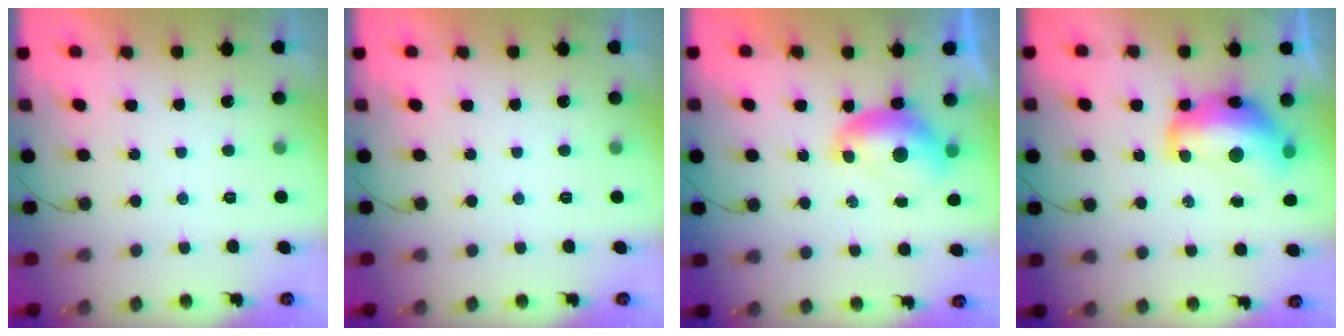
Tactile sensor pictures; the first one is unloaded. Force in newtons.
{"total": 0.0}
{"total": 8.3, "press": 8.2, "slide": 1.3}
{"total": 15.3, "press": 15.2, "slide": 1.5}